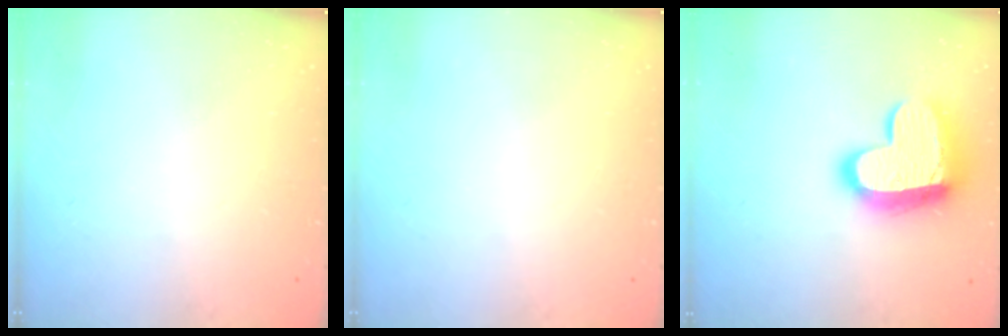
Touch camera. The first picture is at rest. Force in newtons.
{"total": 0.0}
{"total": 17.3, "press": 17.2, "slide": 1.4}